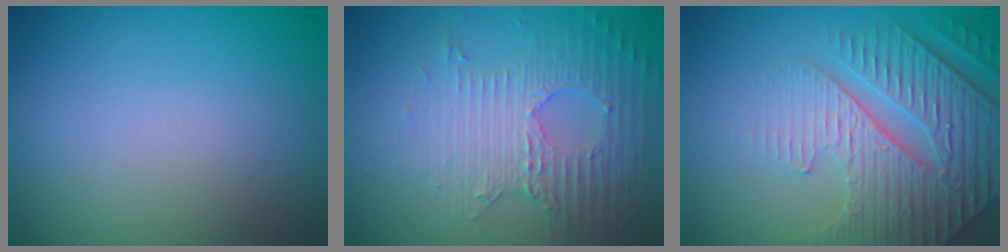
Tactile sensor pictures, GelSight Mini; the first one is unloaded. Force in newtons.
{"total": 5.0, "press": 3.4, "slide": 3.6}
{"total": 5.1, "press": 4.7, "slide": 1.9}